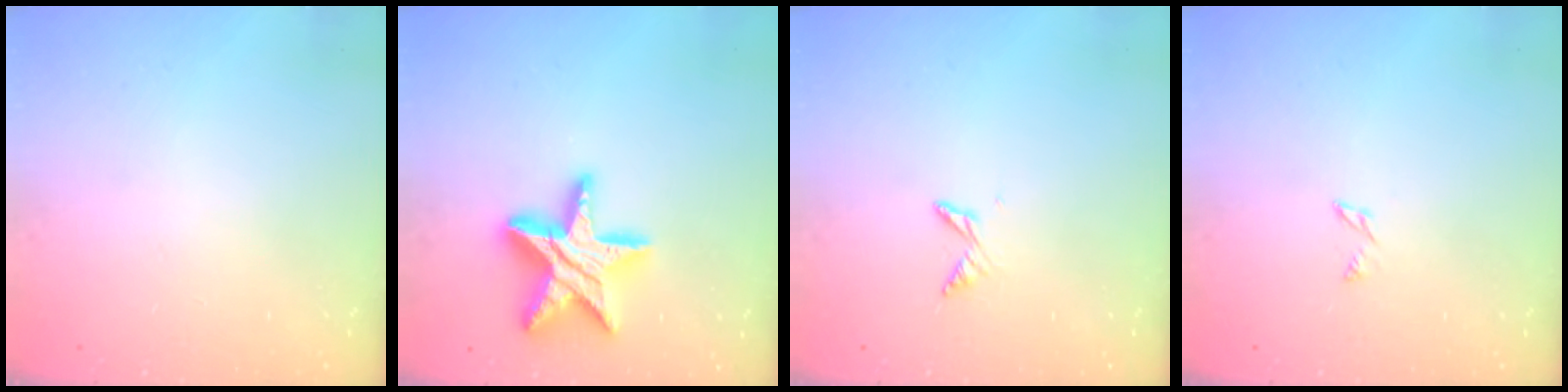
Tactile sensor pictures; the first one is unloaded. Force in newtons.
{"total": 17.2, "press": 17.2, "slide": 1.1}
{"total": 5.3, "press": 5.2, "slide": 0.6}
{"total": 1.8, "press": 1.7, "slide": 0.3}